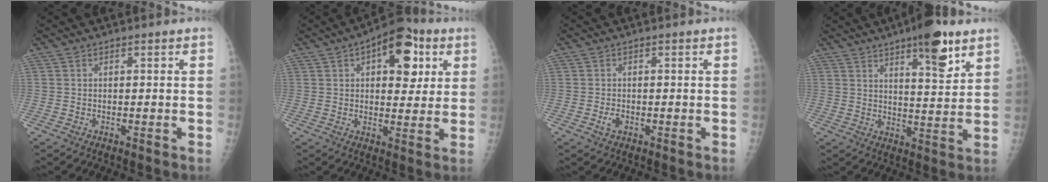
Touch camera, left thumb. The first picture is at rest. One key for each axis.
{"total": 13.1, "fx": 5.1, "fy": 7.0, "fz": 9.9, "tx": -0.090, "ty": -0.004, "tz": 0.065}
{"total": 1.7, "fx": -0.5, "fy": 1.1, "fz": 1.2, "tx": -0.019, "ty": 0.000, "tz": -0.009}
{"total": 12.6, "fx": 7.7, "fy": 3.5, "fz": 9.3, "tx": -0.114, "ty": -0.044, "tz": 0.112}